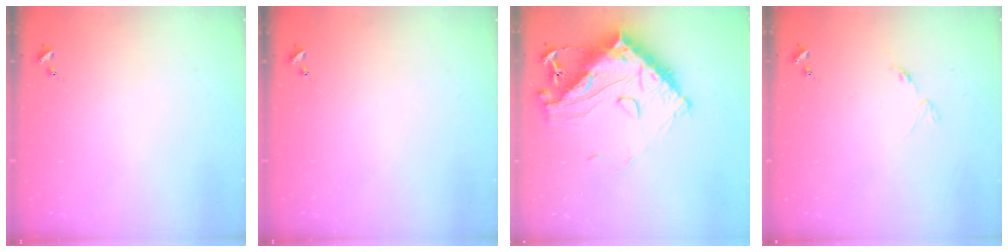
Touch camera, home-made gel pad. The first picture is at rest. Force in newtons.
{"total": 0.0}
{"total": 20.5, "press": 20.4, "slide": 1.8}
{"total": 3.1, "press": 3.0, "slide": 0.5}